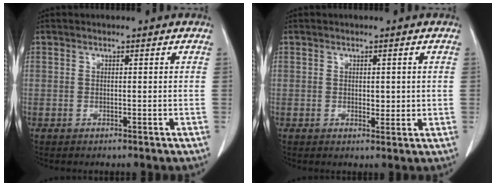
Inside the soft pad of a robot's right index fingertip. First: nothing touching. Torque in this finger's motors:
{"motor_torque": [-0.14, 0.13, 0.00, 0.00]}